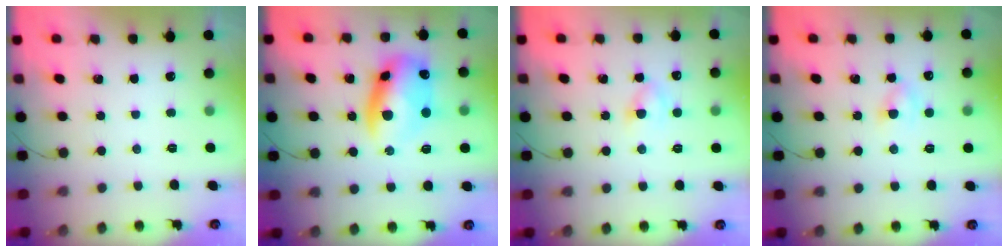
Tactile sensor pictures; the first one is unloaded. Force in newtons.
{"total": 13.7, "press": 13.5, "slide": 2.1}
{"total": 3.4, "press": 3.2, "slide": 1.2}
{"total": 2.6, "press": 2.3, "slide": 1.1}